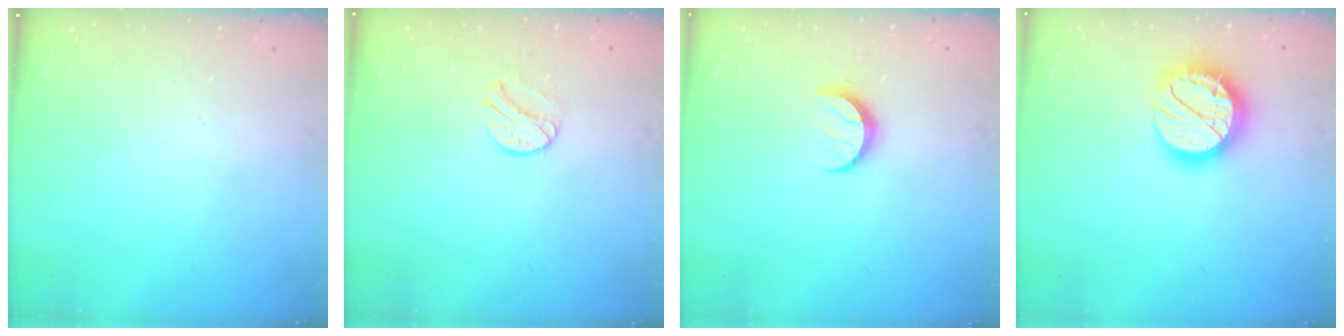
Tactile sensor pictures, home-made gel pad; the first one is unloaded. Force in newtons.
{"total": 7.7, "press": 7.7, "slide": 0.7}
{"total": 7.3, "press": 7.2, "slide": 0.7}
{"total": 18.5, "press": 18.5, "slide": 1.4}